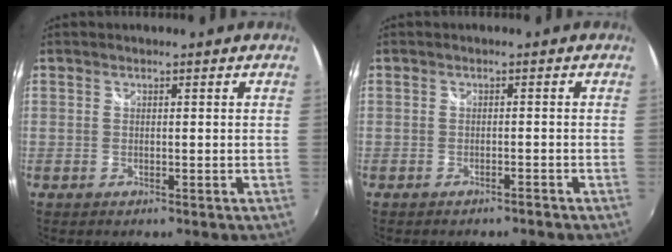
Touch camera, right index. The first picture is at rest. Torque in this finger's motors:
{"motor_torque": [0.10, -0.03, -0.02, 0.00]}